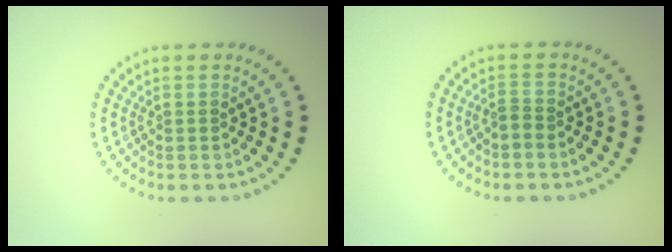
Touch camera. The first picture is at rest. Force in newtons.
{"total": 1.2, "press": 0.8, "slide": 0.9}